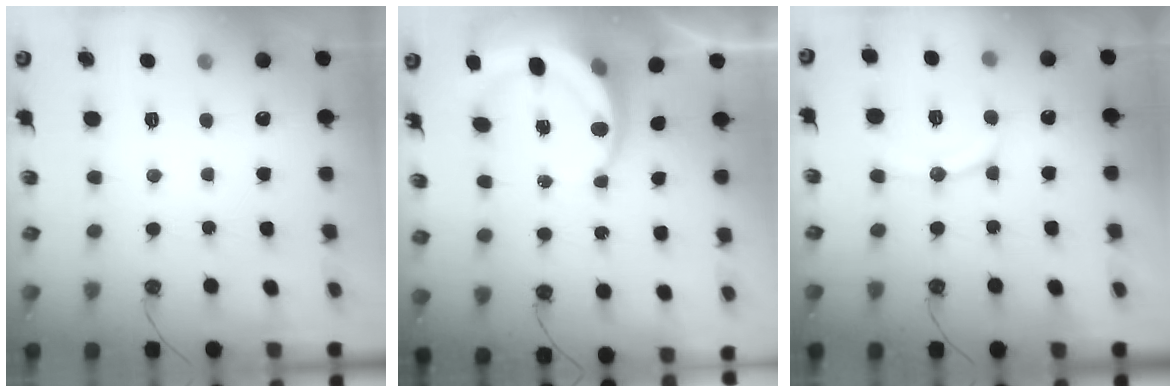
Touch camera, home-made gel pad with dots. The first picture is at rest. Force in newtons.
{"total": 8.2, "press": 8.1, "slide": 1.0}
{"total": 11.8, "press": 11.7, "slide": 1.2}